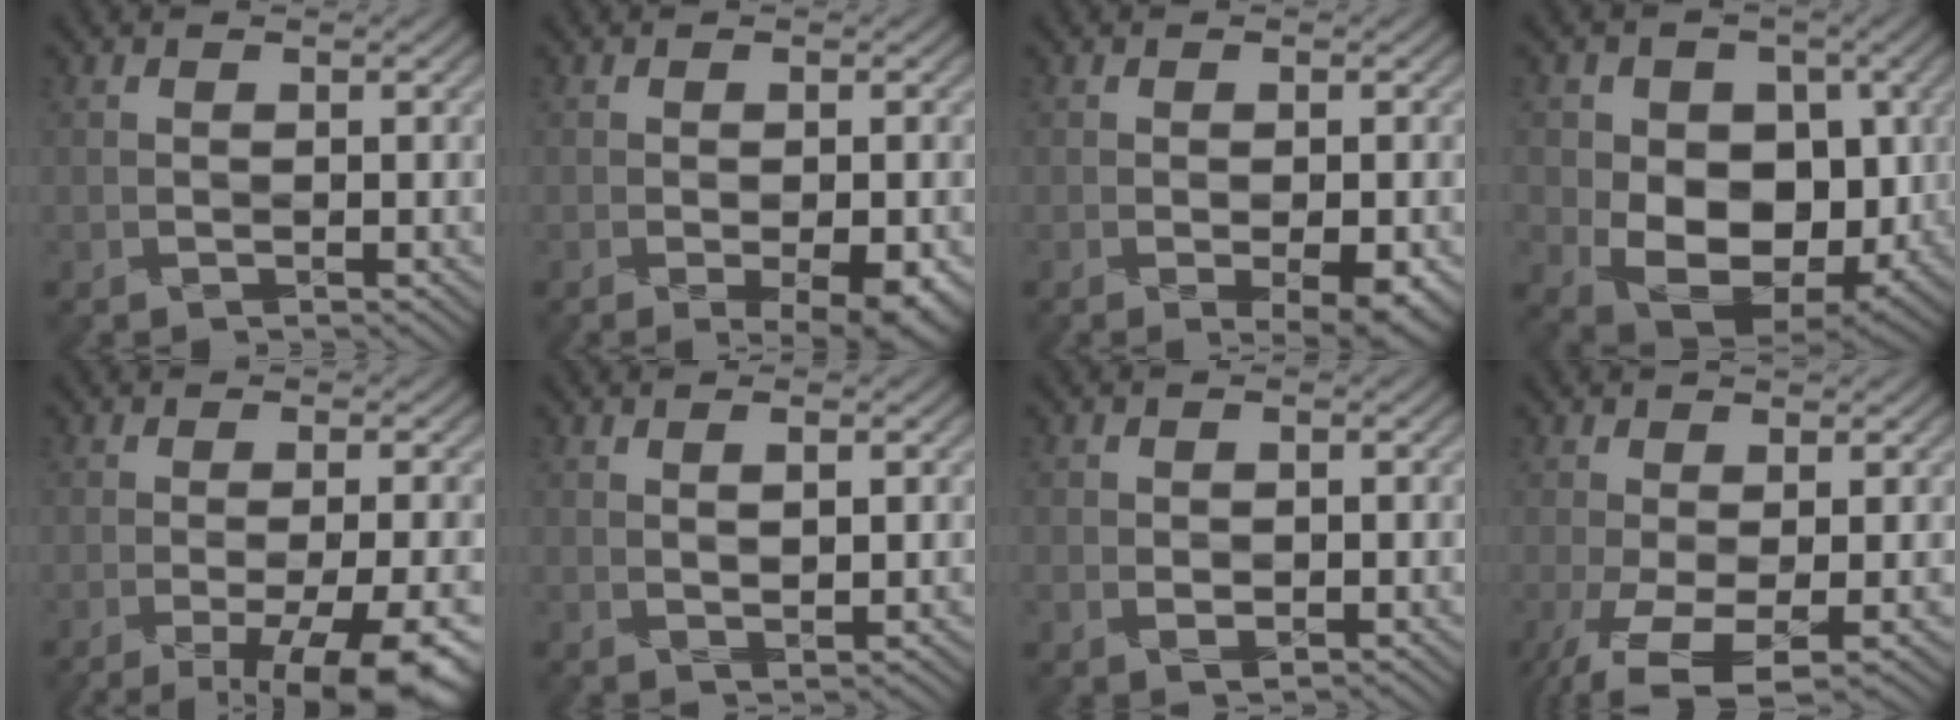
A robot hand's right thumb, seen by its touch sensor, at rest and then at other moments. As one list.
[{"total": 4.3, "force": [-1.6, 1.7, 3.5], "torque": [-0.050, -0.006, -0.019]}, {"total": 3.7, "force": [-1.4, 1.5, 3.1], "torque": [-0.047, -0.006, -0.016]}, {"total": 12.3, "force": [-1.2, 9.5, 7.8], "torque": [-0.109, -0.021, -0.028]}, {"total": 9.0, "force": [-4.3, 2.0, 7.6], "torque": [-0.095, -0.002, -0.063]}, {"total": 1.8, "force": [0.4, 0.3, 1.7], "torque": [-0.034, -0.003, 0.009]}, {"total": 1.6, "force": [-0.3, 1.1, 1.0], "torque": [-0.023, -0.004, -0.004]}, {"total": 6.6, "force": [-3.1, 1.8, 5.5], "torque": [-0.121, -0.008, -0.054]}]